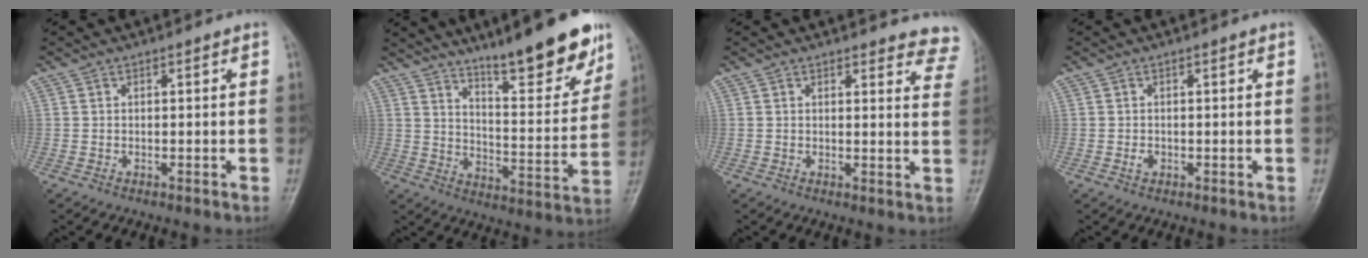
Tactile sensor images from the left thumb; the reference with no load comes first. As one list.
[{"total": 17.5, "force": [12.4, 3.6, 11.8], "torque": [-0.134, -0.077, 0.196]}, {"total": 8.7, "force": [8.2, 2.5, 0.9], "torque": [0.044, -0.047, 0.056]}, {"total": 1.0, "force": [-0.2, 0.8, 0.6], "torque": [-0.008, 0.002, -0.002]}]